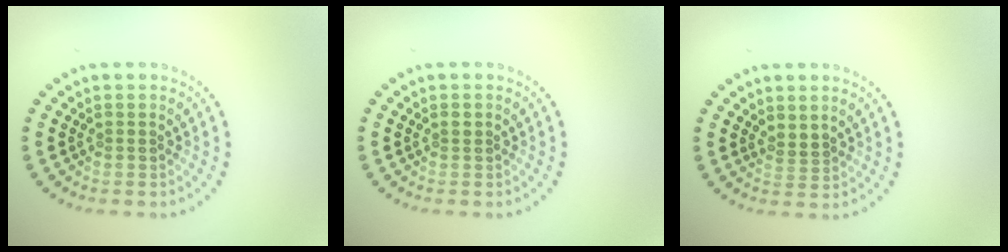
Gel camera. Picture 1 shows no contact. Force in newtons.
{"total": 0.6, "press": 0.5, "slide": 0.3}
{"total": 1.3, "press": 1.0, "slide": 0.9}